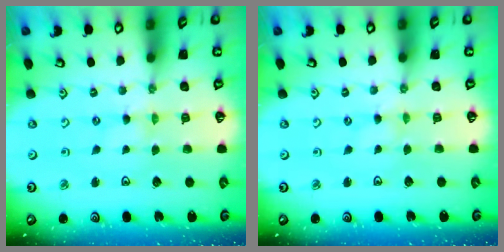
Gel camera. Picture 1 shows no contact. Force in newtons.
{"total": 0.0}